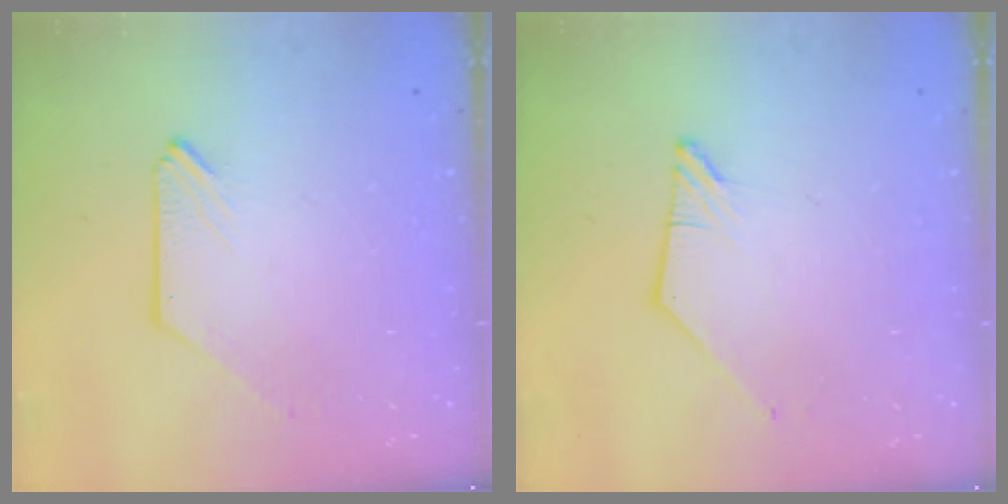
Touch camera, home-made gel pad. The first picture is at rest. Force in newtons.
{"total": 0.8, "press": 0.8, "slide": 0.2}